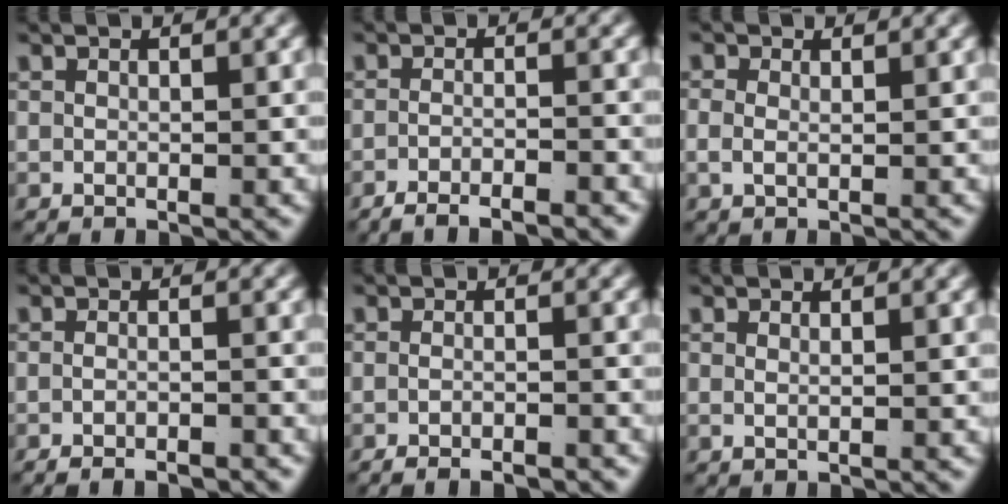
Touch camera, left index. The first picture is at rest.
{"total": 4.4, "force": [-4.1, 0.6, 1.4], "torque": [-0.021, -0.010, -0.065]}
{"total": 1.1, "force": [0.2, 0.4, 1.0], "torque": [-0.032, -0.014, 0.011]}
{"total": 2.8, "force": [-2.6, 0.3, 0.9], "torque": [-0.017, -0.010, -0.039]}
{"total": 2.9, "force": [-2.7, 0.3, 1.1], "torque": [-0.019, -0.009, -0.040]}
{"total": 0.8, "force": [0.4, -0.4, 0.5], "torque": [-0.011, -0.008, 0.012]}